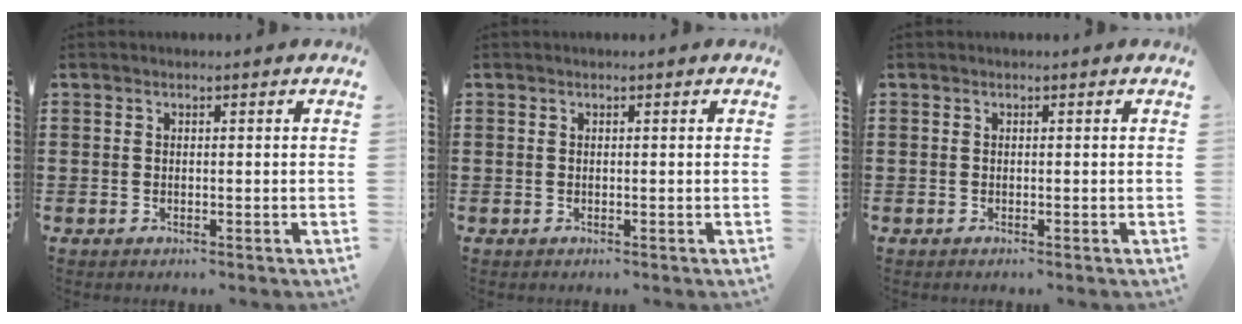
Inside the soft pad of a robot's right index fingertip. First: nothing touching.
{"total": 0.0}
{"total": 0.0}